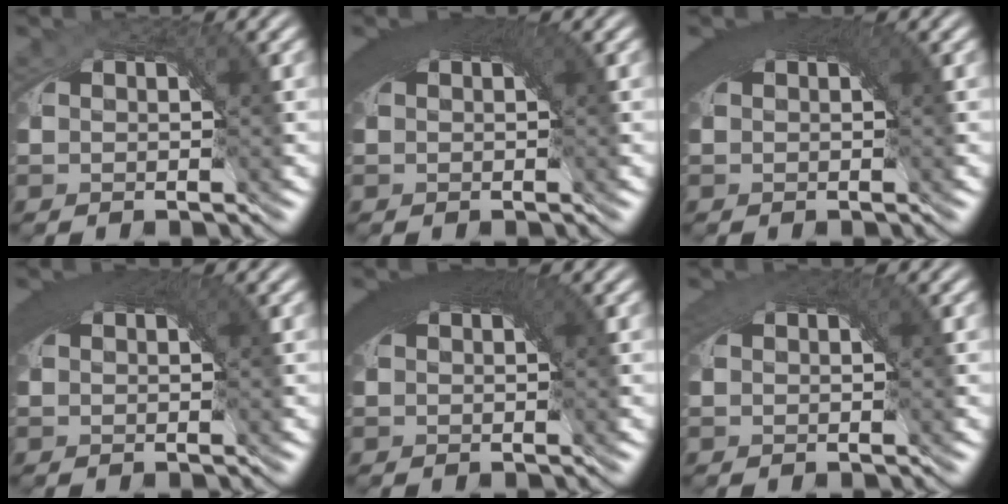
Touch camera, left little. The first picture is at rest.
{"total": 5.0, "force": [1.6, 1.7, 4.5], "torque": [-0.053, 0.012, 0.019]}
{"total": 4.9, "force": [1.7, 1.7, 4.3], "torque": [-0.051, 0.013, 0.020]}
{"total": 4.0, "force": [1.3, 1.4, 3.6], "torque": [-0.044, 0.008, 0.015]}
{"total": 6.3, "force": [2.0, 2.3, 5.5], "torque": [-0.066, 0.018, 0.022]}
{"total": 1.6, "force": [0.4, 0.3, 1.5], "torque": [-0.014, -0.003, 0.008]}